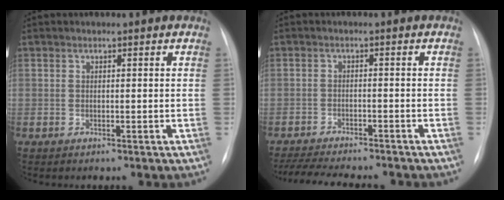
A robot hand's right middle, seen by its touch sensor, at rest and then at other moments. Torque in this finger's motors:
{"motor_torque": [0.59, -0.67, 0.05, 0.02]}